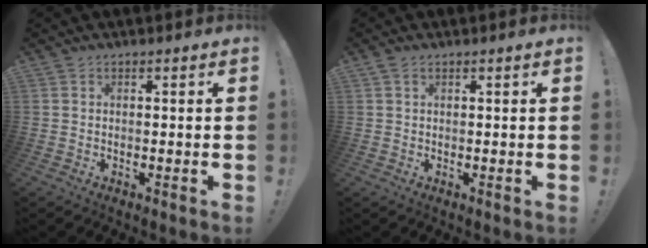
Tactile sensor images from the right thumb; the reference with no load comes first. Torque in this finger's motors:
{"motor_torque": [0.00, 0.00, 0.13, -0.06, 0.00]}